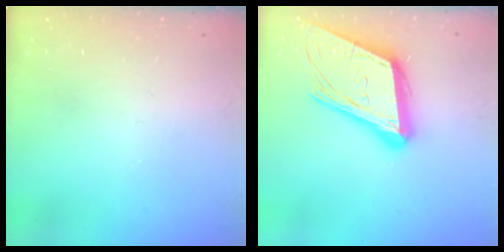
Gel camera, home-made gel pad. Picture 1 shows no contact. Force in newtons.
{"total": 22.1, "press": 21.7, "slide": 4.6}